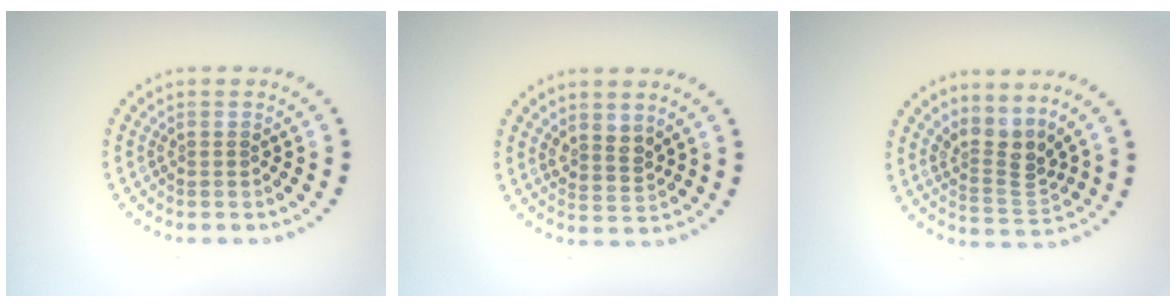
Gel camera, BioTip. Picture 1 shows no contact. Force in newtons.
{"total": 2.0, "press": 1.7, "slide": 1.2}
{"total": 3.2, "press": 2.2, "slide": 2.4}